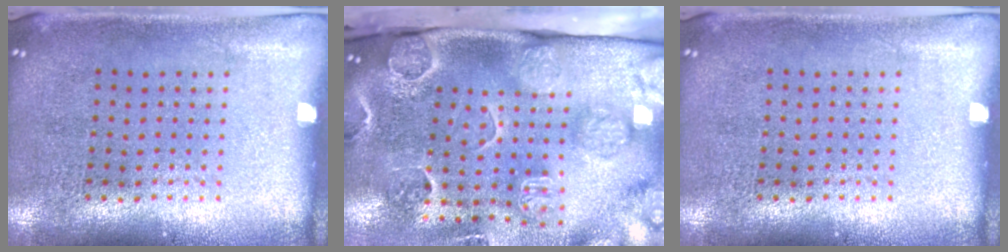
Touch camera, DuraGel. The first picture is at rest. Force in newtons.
{"total": 3.9, "press": 3.3, "slide": 2.1}
{"total": 0.0}